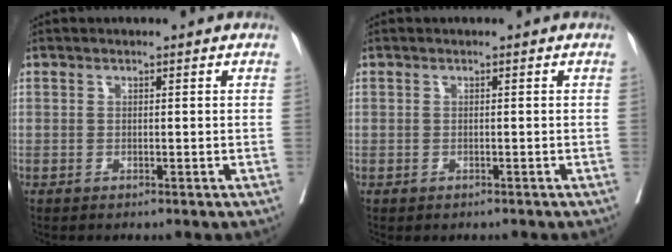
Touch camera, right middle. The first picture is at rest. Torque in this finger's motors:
{"motor_torque": [0.21, -0.39, -0.01, -0.02]}